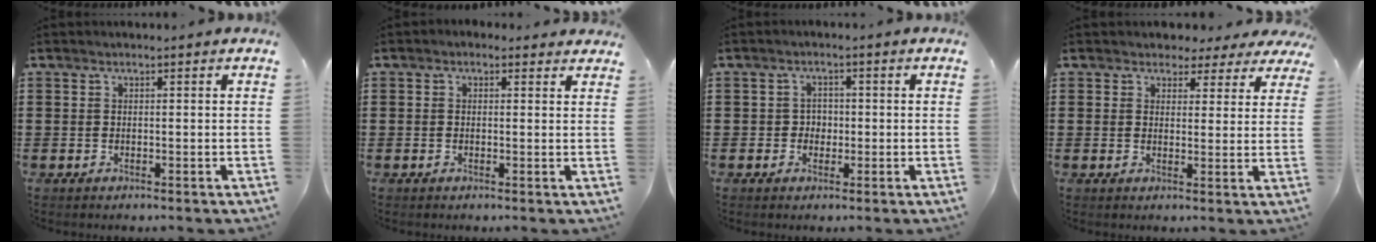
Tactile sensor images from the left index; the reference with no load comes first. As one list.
[{"total": 0.9, "force": [0.3, 0.7, 0.4], "torque": [-0.010, 0.005, 0.005]}, {"total": 2.0, "force": [-0.3, 1.9, 0.8], "torque": [-0.021, 0.005, -0.009]}, {"total": 3.1, "force": [2.5, 1.8, 0.4], "torque": [-0.015, -0.001, 0.043]}]